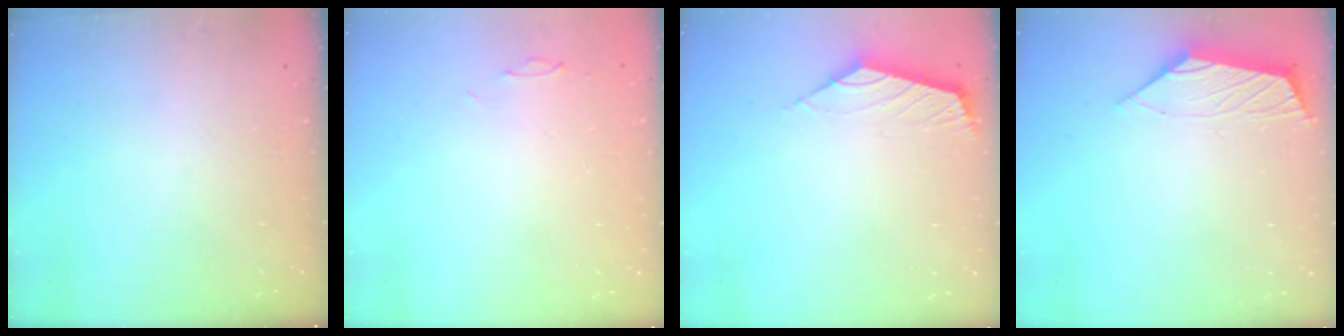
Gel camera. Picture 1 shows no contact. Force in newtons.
{"total": 0.0}
{"total": 2.6, "press": 2.5, "slide": 0.7}
{"total": 2.8, "press": 2.7, "slide": 0.6}